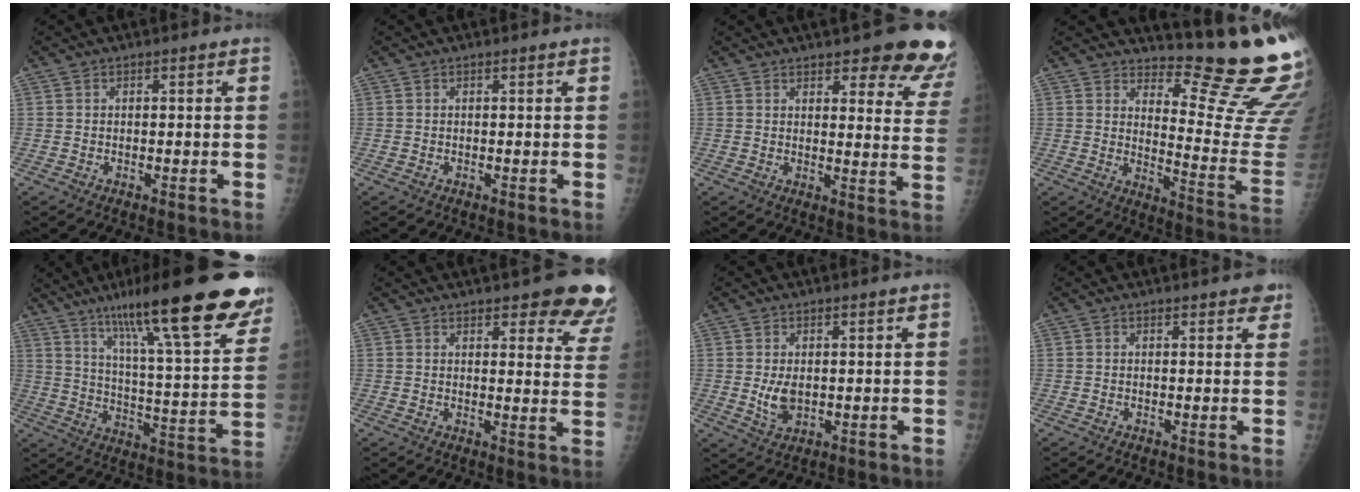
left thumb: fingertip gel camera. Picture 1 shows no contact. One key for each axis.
{"total": 0.0}
{"total": 13.8, "fx": 10.6, "fy": 4.1, "fz": 7.8, "tx": -0.047, "ty": -0.061, "tz": 0.110}
{"total": 16.7, "fx": 14.8, "fy": 1.4, "fz": 7.6, "tx": -0.076, "ty": -0.196, "tz": 0.189}
{"total": 27.5, "fx": 18.3, "fy": 4.6, "fz": 20.0, "tx": -0.277, "ty": -0.055, "tz": 0.273}
{"total": 12.2, "fx": 9.2, "fy": 3.6, "fz": 7.1, "tx": -0.039, "ty": -0.045, "tz": 0.091}
{"total": 3.9, "fx": 0.4, "fy": 2.3, "fz": 3.2, "tx": -0.053, "ty": -0.011, "tz": 0.016}
{"total": 3.0, "fx": 2.2, "fy": 1.1, "fz": 1.6, "tx": -0.002, "ty": -0.003, "tz": 0.022}